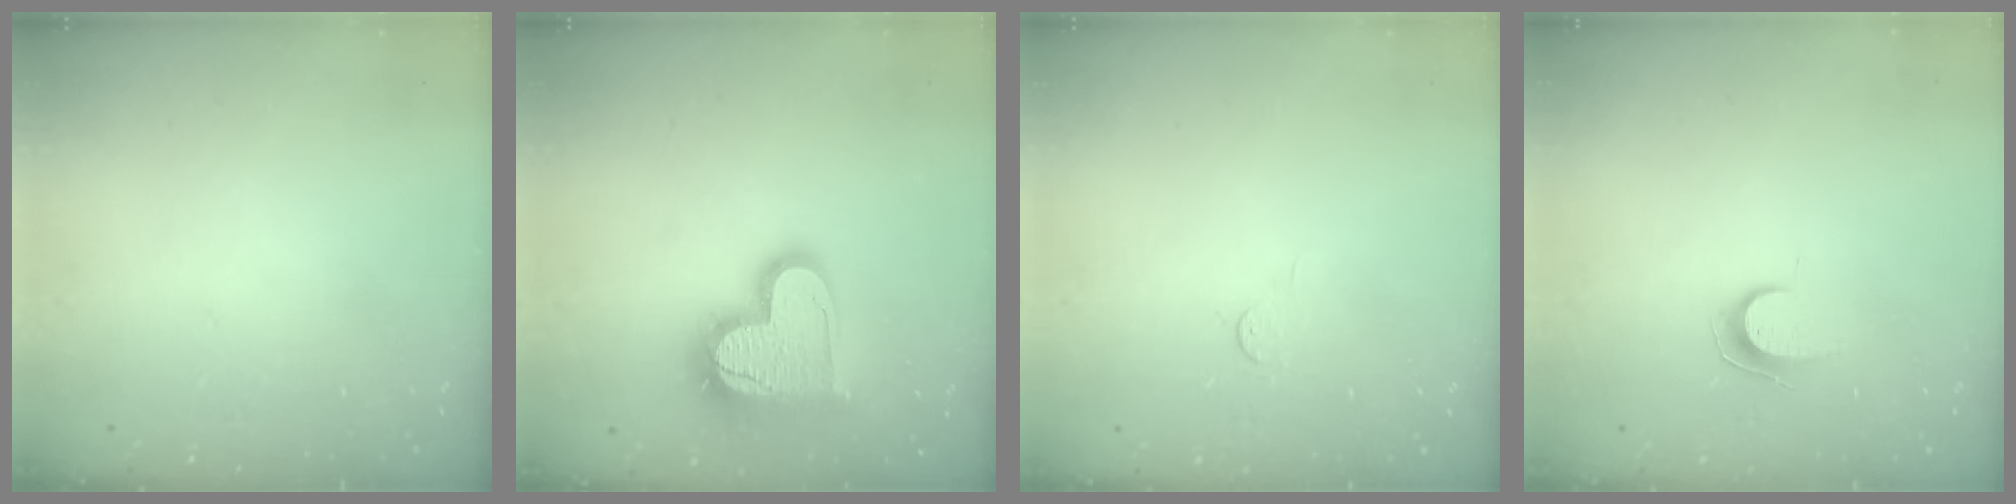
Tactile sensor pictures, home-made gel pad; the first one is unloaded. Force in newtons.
{"total": 19.4, "press": 19.3, "slide": 1.5}
{"total": 2.8, "press": 2.8, "slide": 0.4}
{"total": 6.7, "press": 6.7, "slide": 0.7}